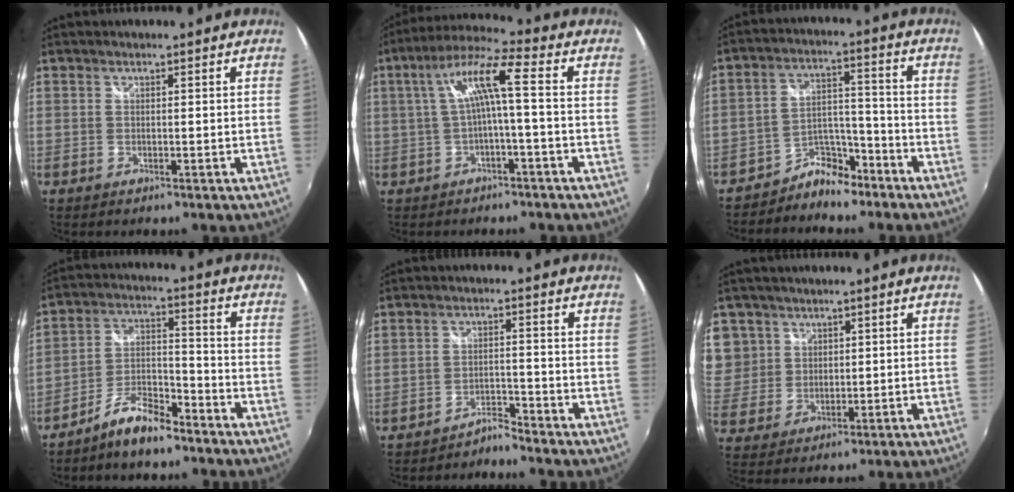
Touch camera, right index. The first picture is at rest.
{"total": 8.1, "force": [-0.4, 0.4, 8.1], "torque": [-0.169, 0.019, -0.002]}
{"total": 7.2, "force": [-6.3, 3.2, 1.7], "torque": [-0.027, 0.031, -0.111]}
{"total": 8.4, "force": [-6.8, 2.4, 4.2], "torque": [-0.096, 0.019, -0.126]}
{"total": 3.1, "force": [-3.1, -0.2, -0.2], "torque": [-0.003, 0.003, -0.058]}
{"total": 11.1, "force": [4.7, 9.7, 2.7], "torque": [-0.078, 0.017, 0.102]}